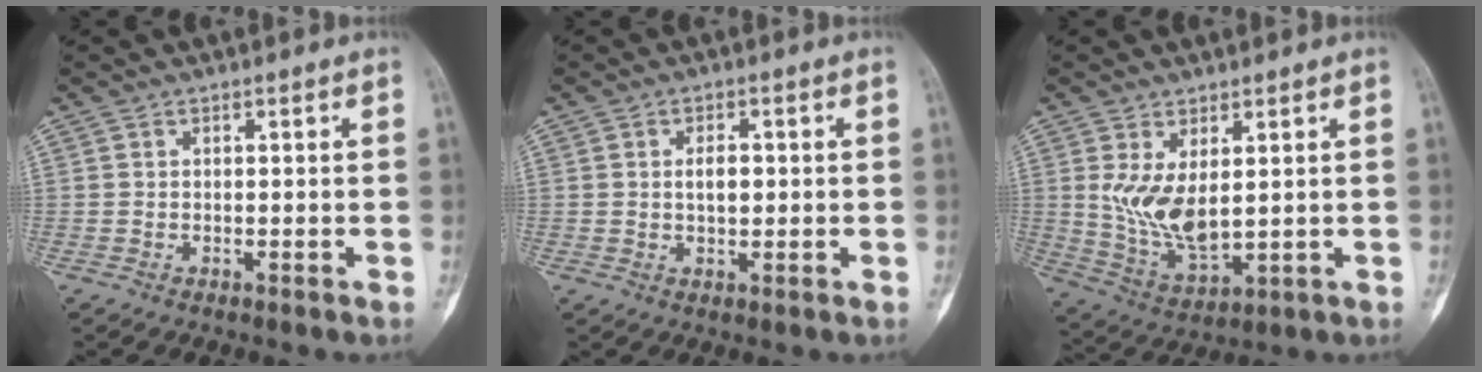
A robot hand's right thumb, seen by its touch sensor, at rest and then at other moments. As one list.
[{"total": 3.3, "force": [0.3, 1.8, 2.7], "torque": [-0.034, 0.000, 0.005]}, {"total": 9.5, "force": [1.8, 4.7, 8.1], "torque": [-0.148, -0.021, 0.054]}]